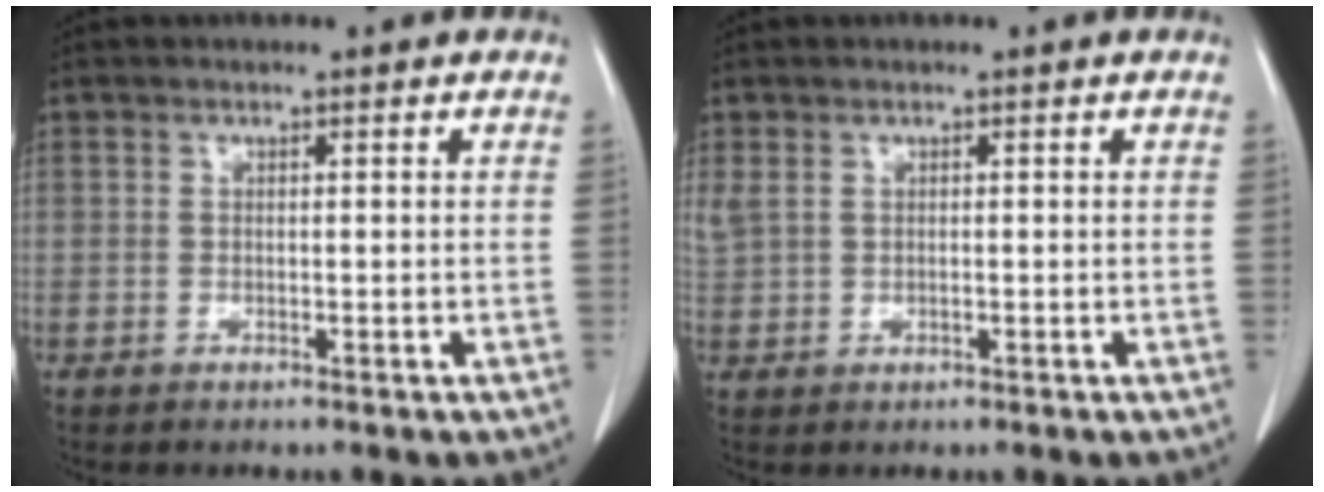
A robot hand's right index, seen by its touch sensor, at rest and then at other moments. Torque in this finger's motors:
{"motor_torque": [0.50, 0.49, 0.05, 0.07]}